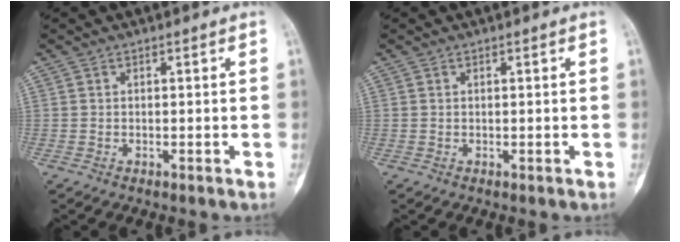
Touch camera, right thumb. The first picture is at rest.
{"total": 0.0}